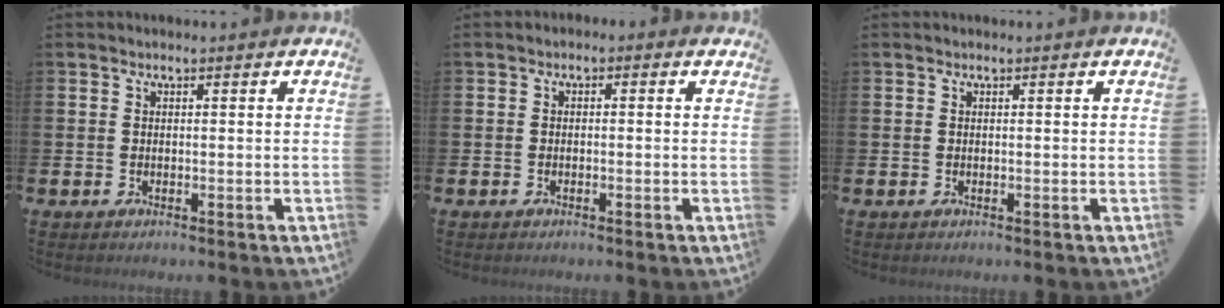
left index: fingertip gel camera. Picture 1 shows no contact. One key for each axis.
{"total": 0.9, "fx": -0.8, "fy": 0.4, "fz": 0.2, "tx": -0.011, "ty": 0.002, "tz": -0.015}
{"total": 0.0}